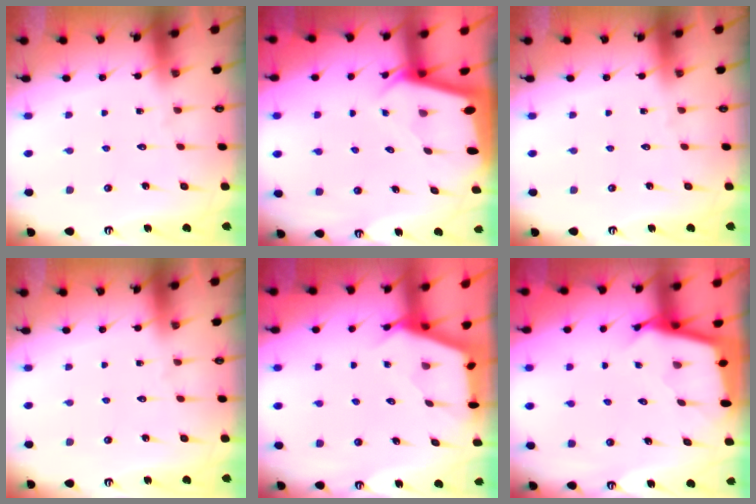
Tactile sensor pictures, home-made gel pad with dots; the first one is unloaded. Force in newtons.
{"total": 2.2, "press": 2.2, "slide": 0.1}
{"total": 0.0}
{"total": 0.0}
{"total": 2.7, "press": 2.7, "slide": 0.4}
{"total": 2.7, "press": 2.7, "slide": 0.1}